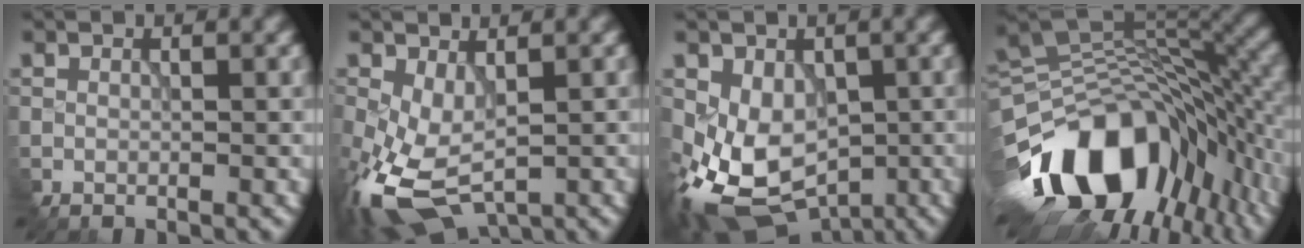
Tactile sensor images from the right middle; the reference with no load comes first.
{"total": 7.1, "force": [-2.2, 3.7, 5.7], "torque": [-0.152, -0.011, -0.038]}
{"total": 8.1, "force": [-2.7, 5.6, 5.2], "torque": [-0.110, -0.020, -0.039]}
{"total": 16.0, "force": [-7.7, 9.7, 10.1], "torque": [-0.186, 0.006, -0.126]}